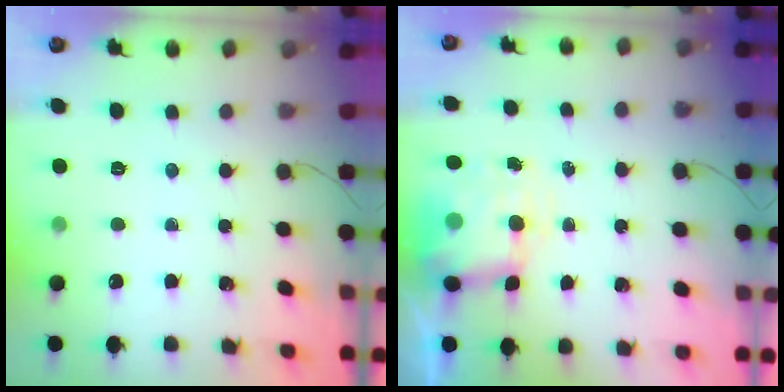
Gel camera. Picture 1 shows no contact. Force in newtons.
{"total": 6.0, "press": 5.9, "slide": 0.8}